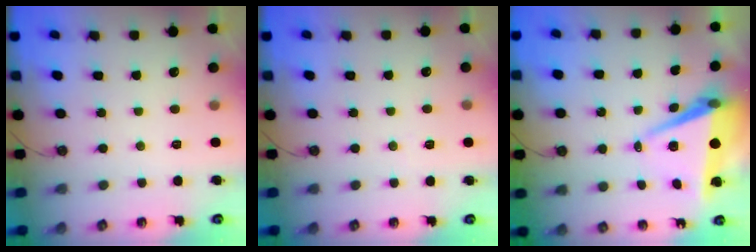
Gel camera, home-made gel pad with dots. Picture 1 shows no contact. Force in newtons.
{"total": 5.8, "press": 3.7, "slide": 4.4}
{"total": 8.7, "press": 7.5, "slide": 4.3}